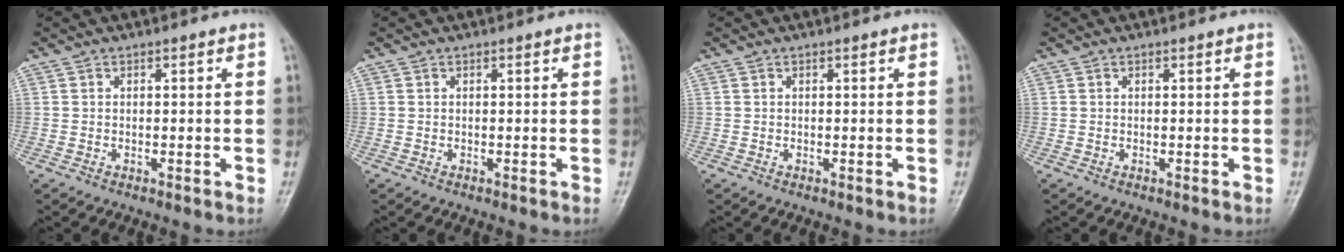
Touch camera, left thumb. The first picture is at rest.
{"total": 0.0}
{"total": 0.0}
{"total": 0.0}